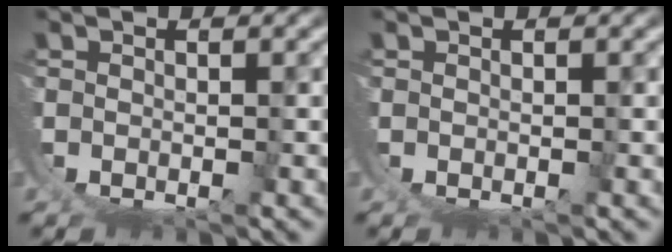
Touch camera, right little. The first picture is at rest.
{"total": 0.0}